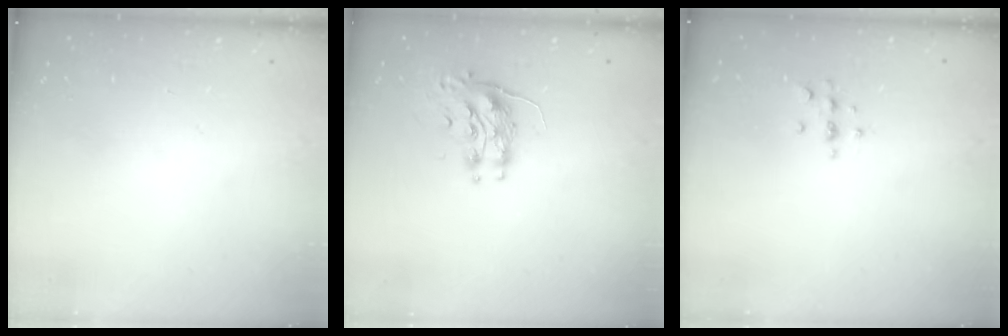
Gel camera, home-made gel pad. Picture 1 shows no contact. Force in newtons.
{"total": 8.1, "press": 8.1, "slide": 0.1}
{"total": 3.7, "press": 3.7, "slide": 0.5}